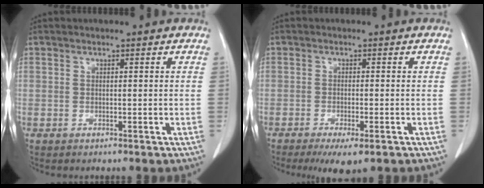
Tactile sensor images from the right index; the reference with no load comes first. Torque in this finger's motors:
{"motor_torque": [0.82, -0.58, 0.32, 0.07]}